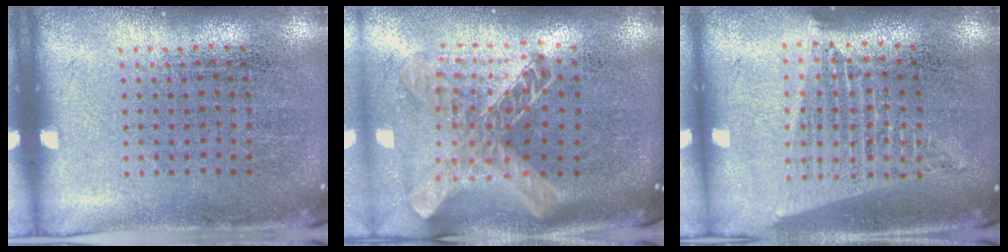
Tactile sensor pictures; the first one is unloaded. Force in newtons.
{"total": 1.9, "press": 1.6, "slide": 1.1}
{"total": 1.7, "press": 1.6, "slide": 0.8}